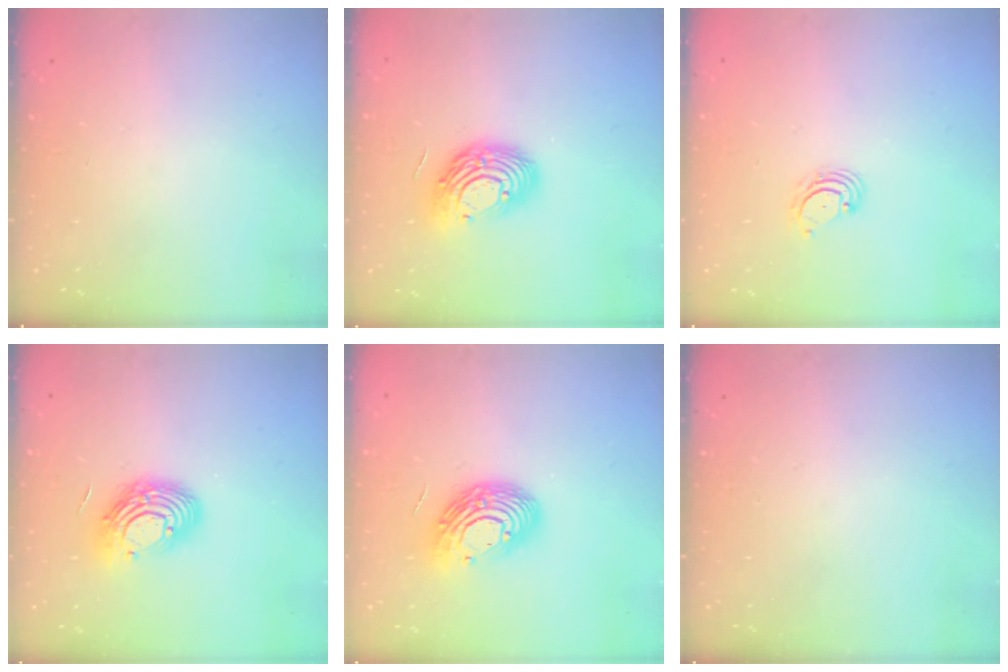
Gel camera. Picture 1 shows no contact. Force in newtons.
{"total": 13.0, "press": 12.9, "slide": 1.0}
{"total": 3.8, "press": 3.8, "slide": 0.5}
{"total": 12.0, "press": 12.0, "slide": 1.1}
{"total": 14.2, "press": 14.2, "slide": 1.1}
{"total": 0.0}